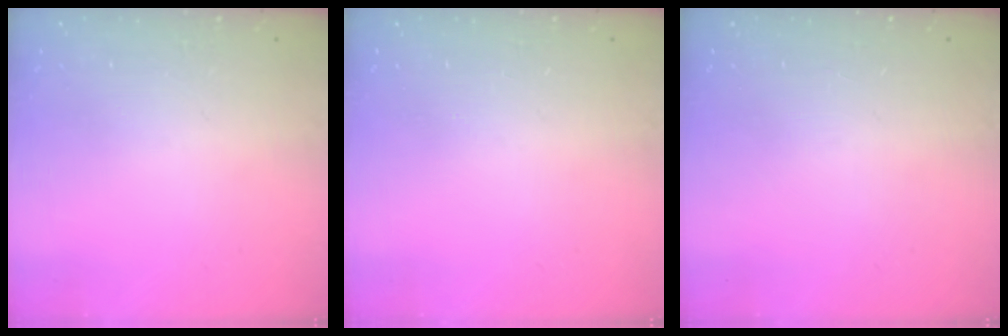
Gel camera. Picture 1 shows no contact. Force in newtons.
{"total": 0.0}
{"total": 0.0}